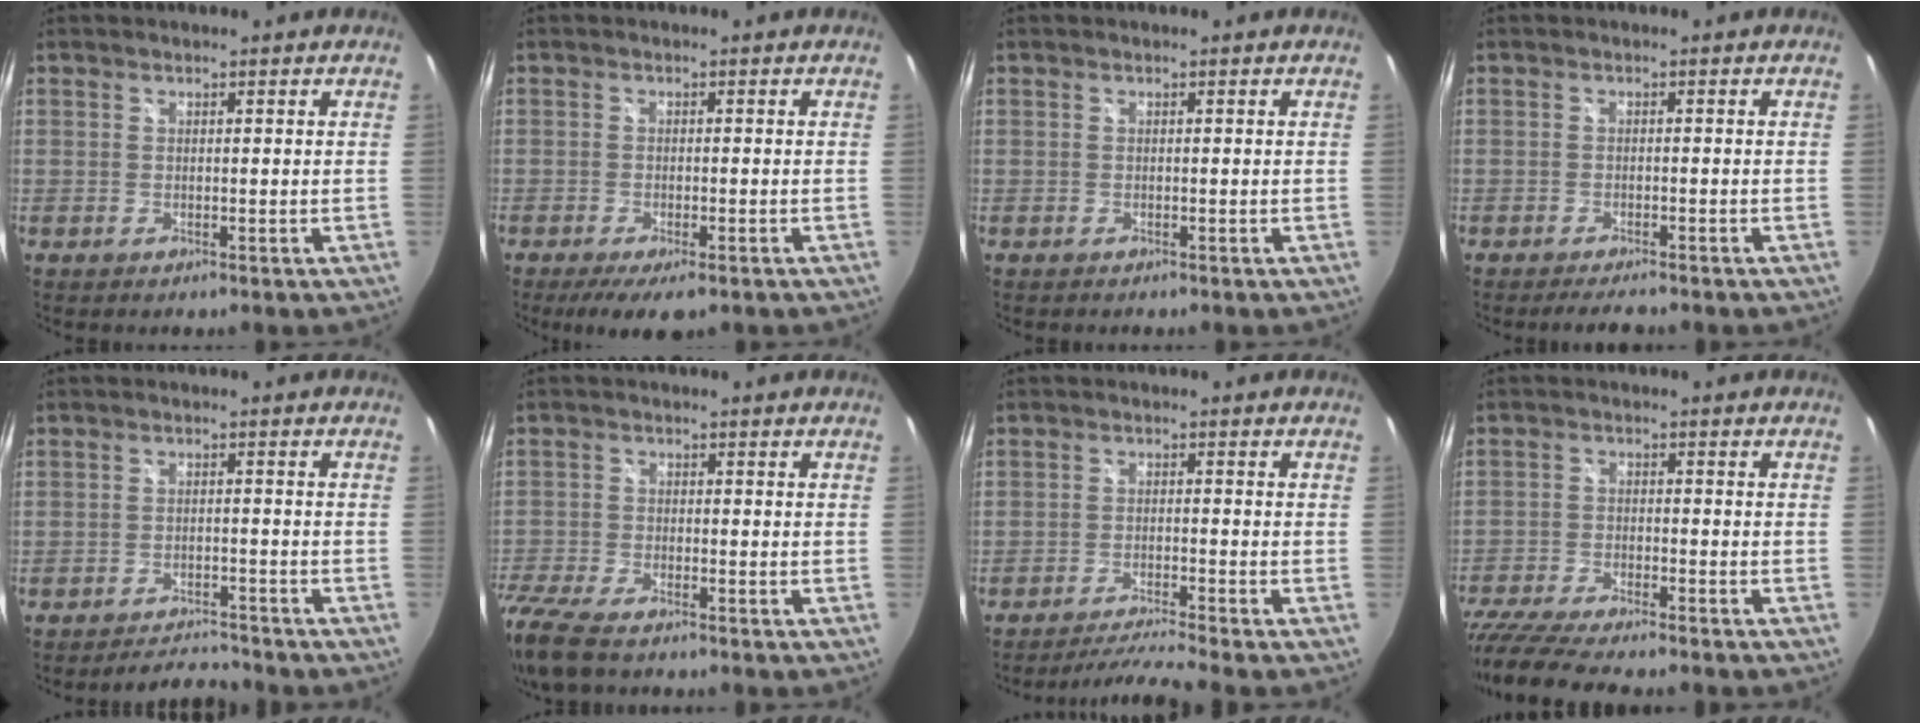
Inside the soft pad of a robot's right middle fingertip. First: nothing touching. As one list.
[{"total": 6.9, "force": [-4.6, 2.1, 4.6], "torque": [-0.098, -0.029, -0.073]}, {"total": 0.0}, {"total": 3.6, "force": [-3.2, 0.7, 1.6], "torque": [-0.035, -0.011, -0.050]}, {"total": 5.1, "force": [-5.0, 0.4, 0.6], "torque": [-0.023, 0.005, -0.079]}, {"total": 12.2, "force": [-9.7, 3.6, 6.4], "torque": [-0.171, -0.039, -0.184]}, {"total": 6.2, "force": [-5.6, -2.1, 1.7], "torque": [-0.054, -0.001, -0.098]}, {"total": 14.3, "force": [-12.4, 2.1, 6.9], "torque": [-0.158, -0.039, -0.213]}]